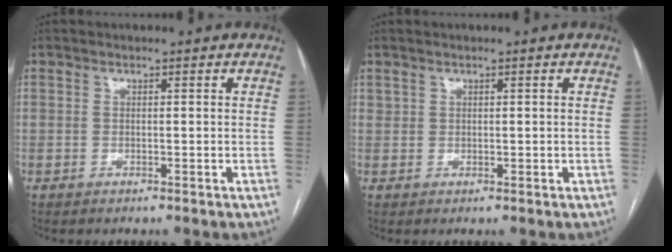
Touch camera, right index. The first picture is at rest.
{"total": 0.8, "force": [0.6, 0.5, 0.2], "torque": [0.003, 0.000, 0.011]}